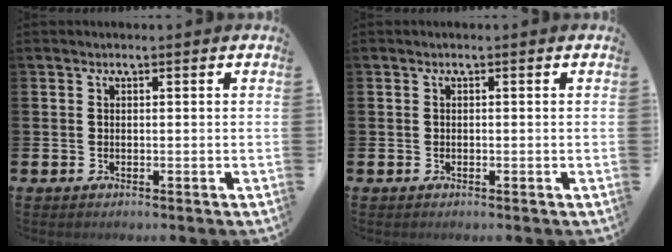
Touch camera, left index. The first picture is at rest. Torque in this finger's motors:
{"motor_torque": [-0.11, 0.13, -0.06, -0.01]}